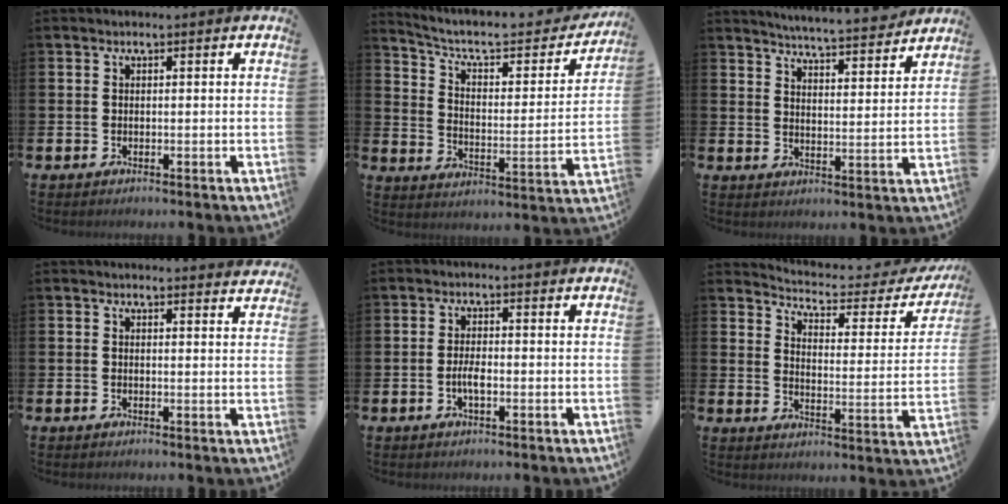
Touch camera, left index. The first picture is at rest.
{"total": 7.4, "force": [6.1, 2.4, 3.4], "torque": [-0.092, -0.043, 0.097]}
{"total": 5.7, "force": [5.7, -0.1, 0.8], "torque": [-0.032, -0.047, 0.097]}
{"total": 1.7, "force": [1.7, 0.1, -0.1], "torque": [0.010, -0.011, 0.029]}
{"total": 2.4, "force": [-0.6, 0.8, 2.1], "torque": [-0.036, 0.001, -0.014]}
{"total": 4.2, "force": [3.7, 1.3, 1.4], "torque": [-0.047, -0.035, 0.053]}